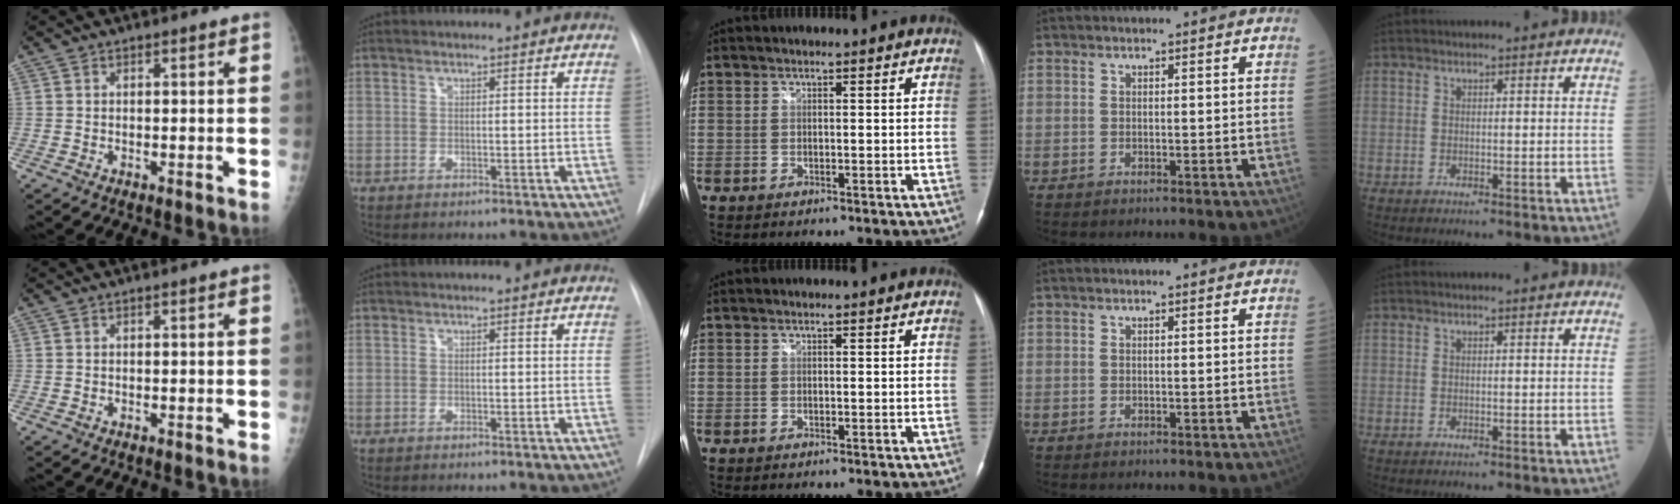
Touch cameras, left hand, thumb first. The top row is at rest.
{}